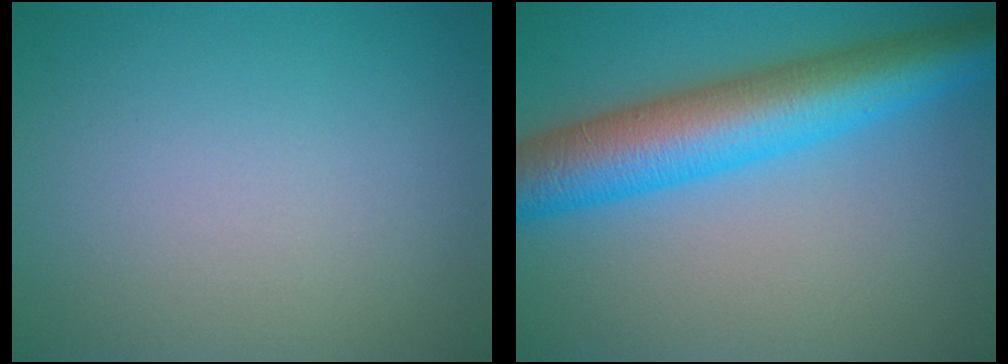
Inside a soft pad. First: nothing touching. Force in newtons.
{"total": 9.4, "press": 9.4, "slide": 0.0}